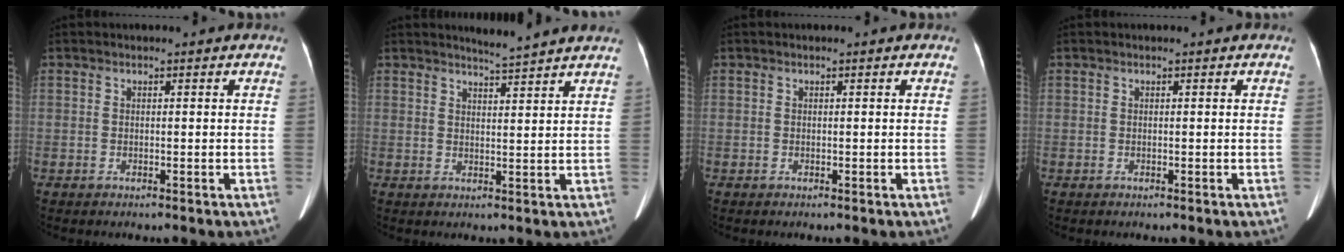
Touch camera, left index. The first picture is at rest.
{"total": 4.1, "force": [3.9, -1.1, 0.8], "torque": [-0.020, -0.007, 0.053]}
{"total": 0.0}
{"total": 0.0}